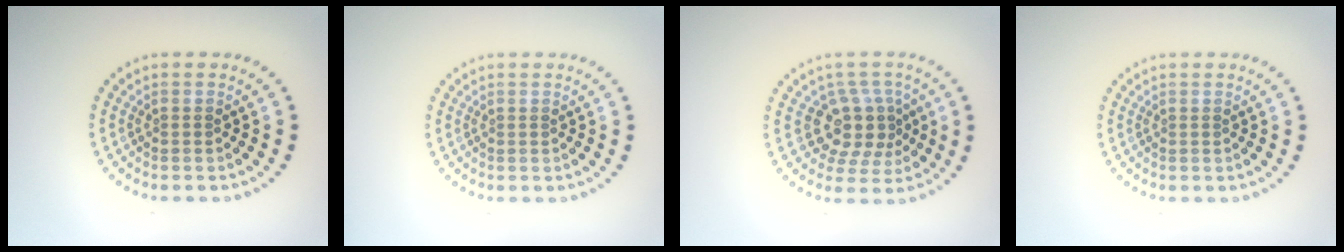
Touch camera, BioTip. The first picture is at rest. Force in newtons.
{"total": 0.0}
{"total": 3.9, "press": 3.3, "slide": 2.2}
{"total": 0.0}